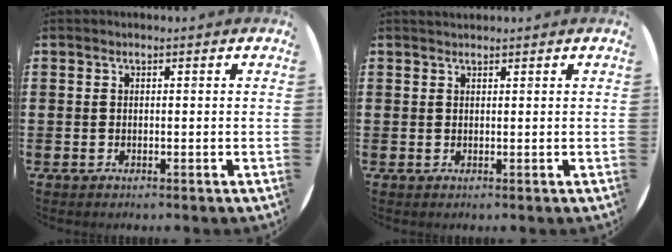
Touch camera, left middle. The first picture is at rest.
{"total": 0.6, "force": [0.6, 0.1, 0.0], "torque": [0.002, 0.002, 0.011]}